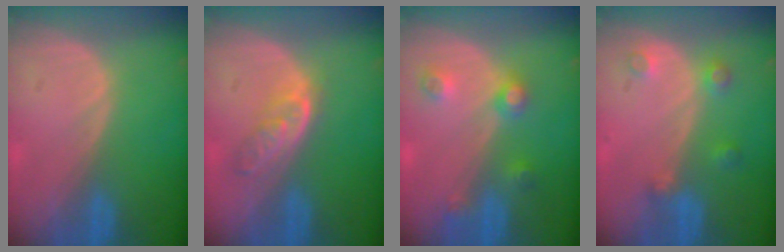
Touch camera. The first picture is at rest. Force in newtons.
{"total": 4.9, "press": 4.3, "slide": 2.2}
{"total": 4.4, "press": 3.9, "slide": 2.1}
{"total": 3.5, "press": 3.1, "slide": 1.5}